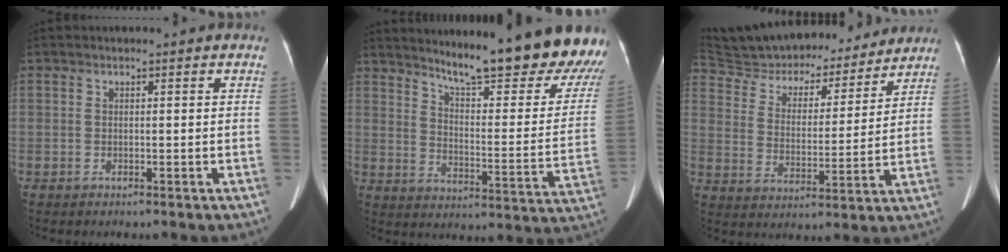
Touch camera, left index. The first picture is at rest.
{"total": 24.4, "force": [21.4, 1.2, 11.8], "torque": [-0.165, -0.113, 0.274]}
{"total": 21.5, "force": [19.8, 6.4, 5.4], "torque": [-0.108, 0.007, 0.293]}